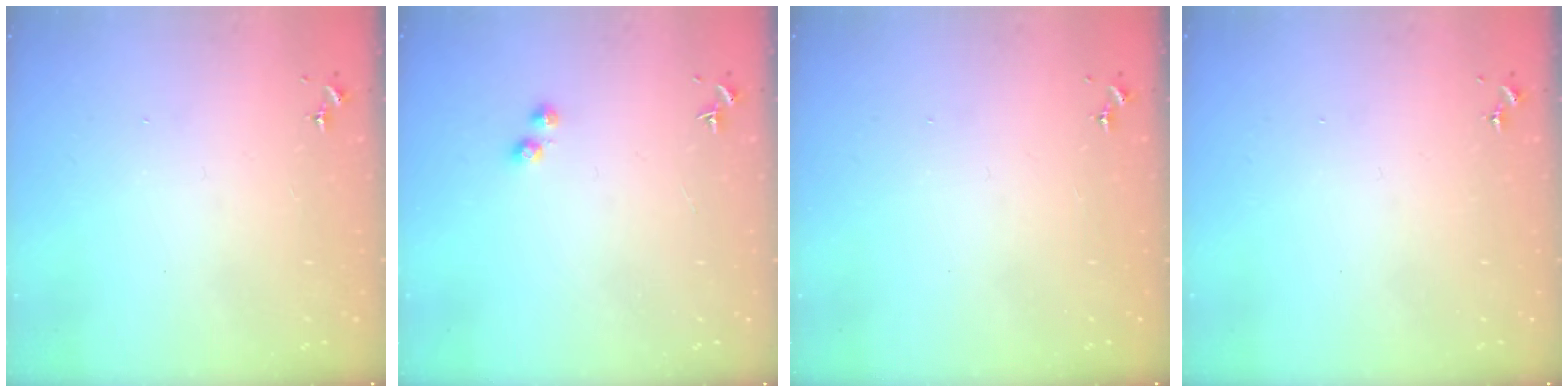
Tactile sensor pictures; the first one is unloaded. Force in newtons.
{"total": 2.8, "press": 2.7, "slide": 0.7}
{"total": 0.0}
{"total": 0.0}